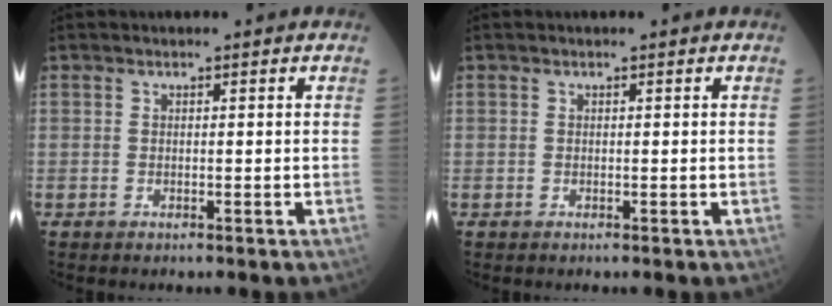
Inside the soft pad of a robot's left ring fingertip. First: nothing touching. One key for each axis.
{"total": 0.0}